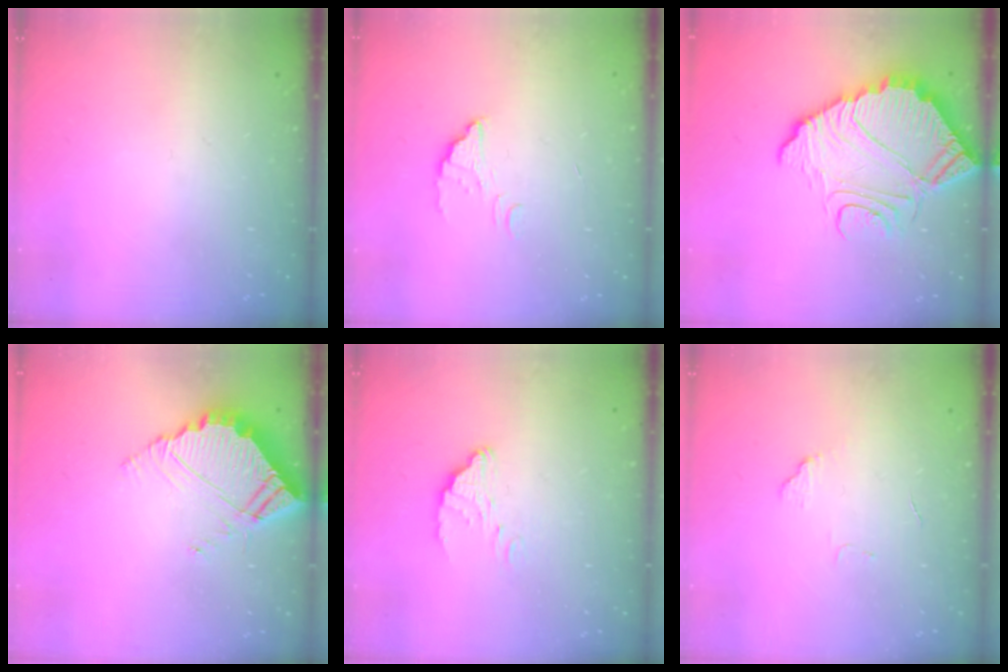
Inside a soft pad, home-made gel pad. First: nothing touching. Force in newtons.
{"total": 2.6, "press": 2.6, "slide": 0.1}
{"total": 13.3, "press": 13.2, "slide": 1.0}
{"total": 7.6, "press": 7.6, "slide": 0.3}
{"total": 4.3, "press": 4.3, "slide": 0.1}
{"total": 3.9, "press": 3.8, "slide": 0.2}